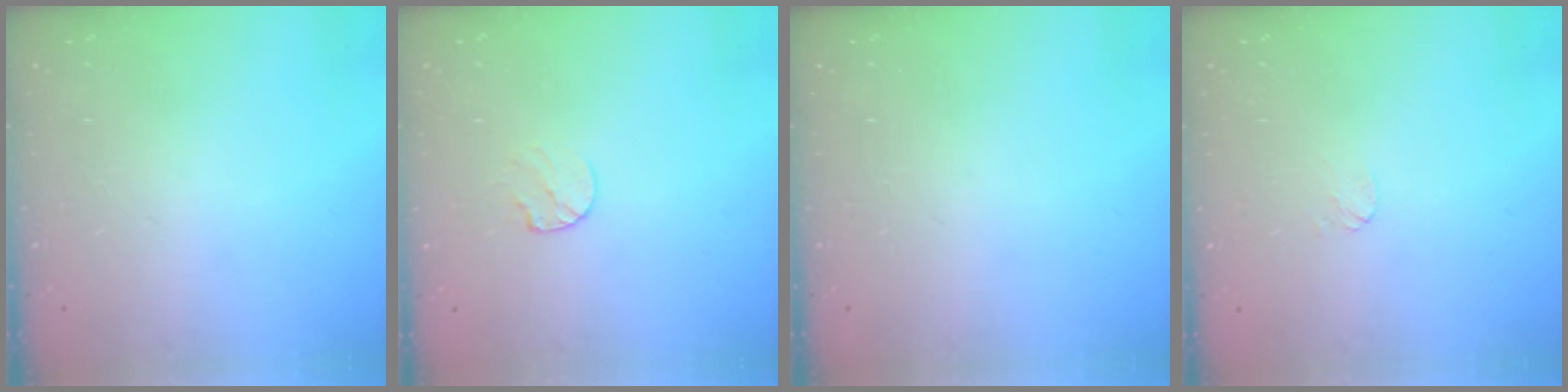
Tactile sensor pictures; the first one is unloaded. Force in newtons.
{"total": 6.1, "press": 6.0, "slide": 0.6}
{"total": 0.0}
{"total": 3.6, "press": 3.6, "slide": 0.4}